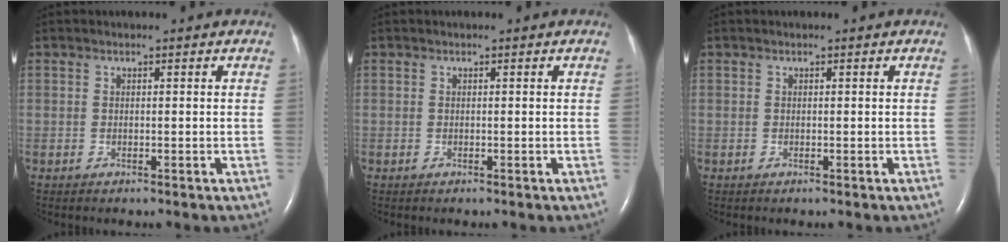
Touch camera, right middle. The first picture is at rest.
{"total": 0.0}
{"total": 0.0}